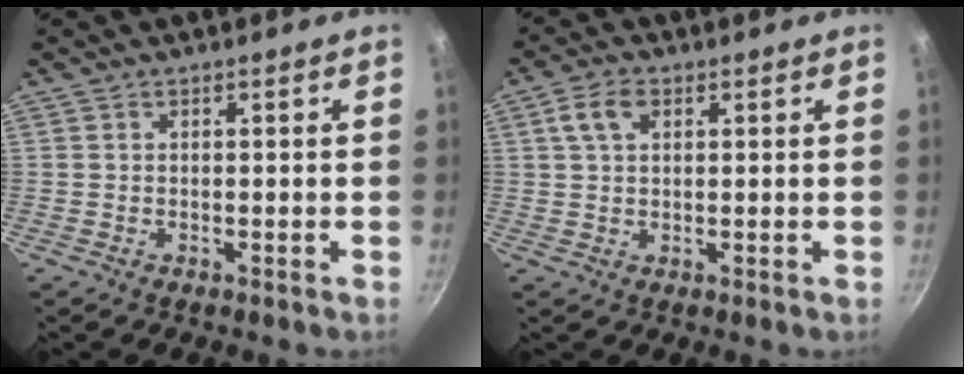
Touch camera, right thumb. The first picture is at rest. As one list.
[{"total": 4.9, "force": [1.8, 3.1, 3.4], "torque": [-0.057, 0.005, 0.030]}]